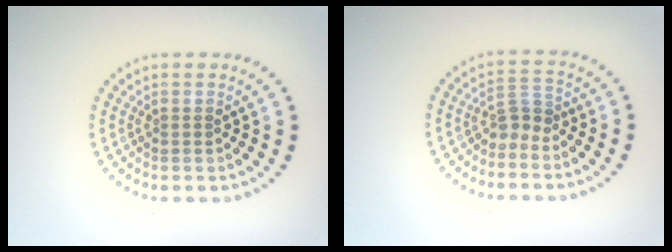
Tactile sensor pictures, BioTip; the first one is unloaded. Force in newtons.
{"total": 1.8, "press": 1.4, "slide": 1.2}